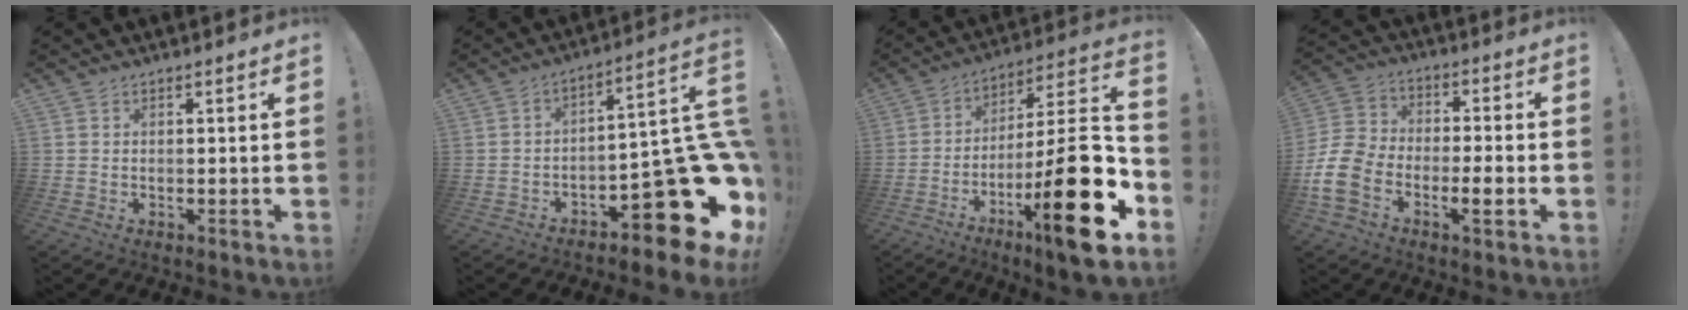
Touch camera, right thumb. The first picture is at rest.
{"total": 21.7, "force": [-9.7, 8.0, 17.7], "torque": [-0.193, 0.034, -0.147]}
{"total": 24.5, "force": [-9.7, 4.3, 22.0], "torque": [-0.341, 0.037, -0.160]}
{"total": 13.6, "force": [-6.4, 8.1, 8.9], "torque": [-0.177, 0.038, -0.112]}